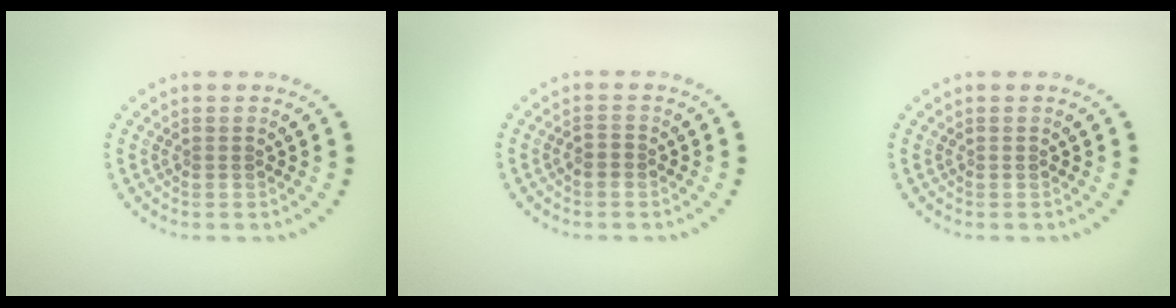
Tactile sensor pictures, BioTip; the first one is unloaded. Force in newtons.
{"total": 1.1, "press": 0.9, "slide": 0.6}
{"total": 0.0}